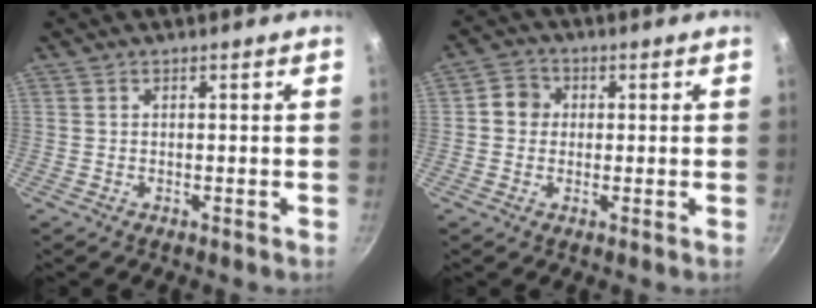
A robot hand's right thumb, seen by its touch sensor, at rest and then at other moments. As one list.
[{"total": 4.5, "force": [0.3, 4.2, 1.7], "torque": [-0.004, 0.007, -0.008]}]